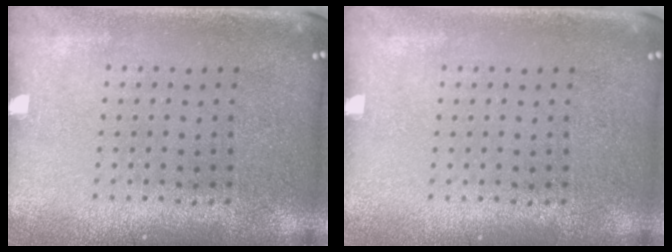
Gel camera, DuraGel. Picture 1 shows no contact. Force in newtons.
{"total": 0.0}